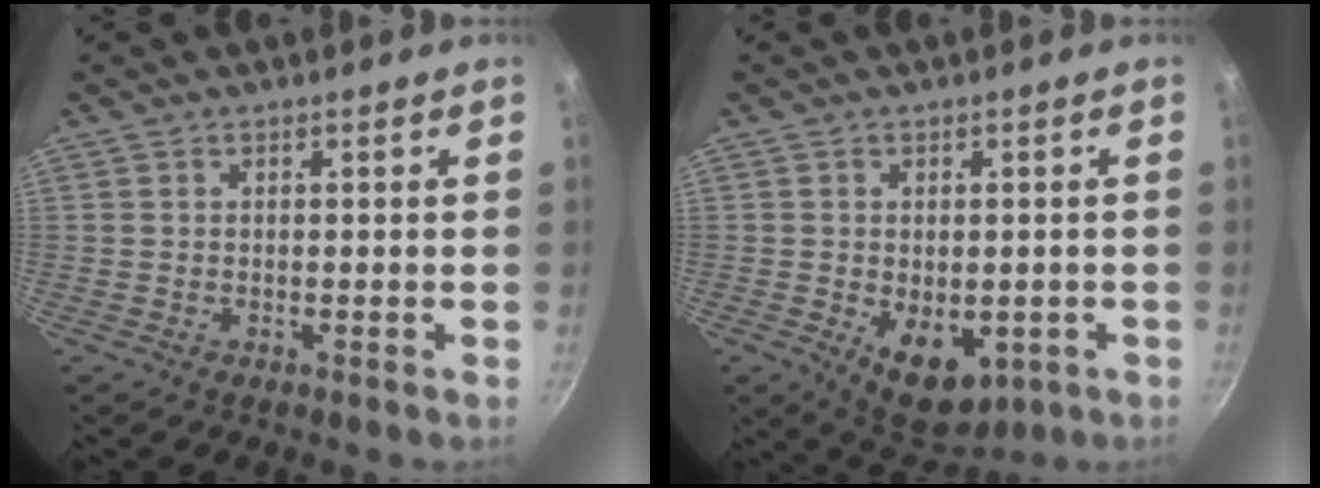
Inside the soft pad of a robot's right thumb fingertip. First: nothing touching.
{"total": 9.5, "force": [-2.3, 6.0, 7.0], "torque": [-0.072, -0.005, -0.015]}